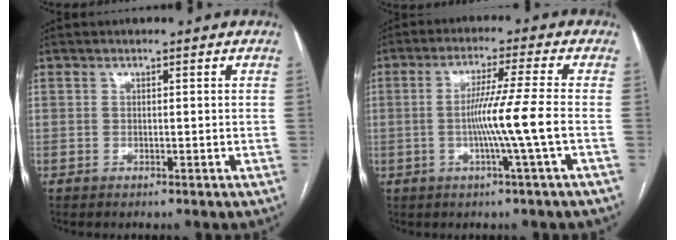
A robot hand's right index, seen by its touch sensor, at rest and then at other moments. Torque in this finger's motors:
{"motor_torque": [1.23, -0.41, 0.75, 0.20]}